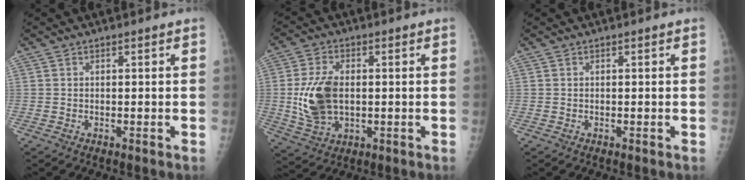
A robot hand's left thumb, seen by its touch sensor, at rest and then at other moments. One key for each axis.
{"total": 11.0, "fx": 0.1, "fy": 6.9, "fz": 8.6, "tx": -0.163, "ty": -0.002, "tz": 0.010}
{"total": 0.0}